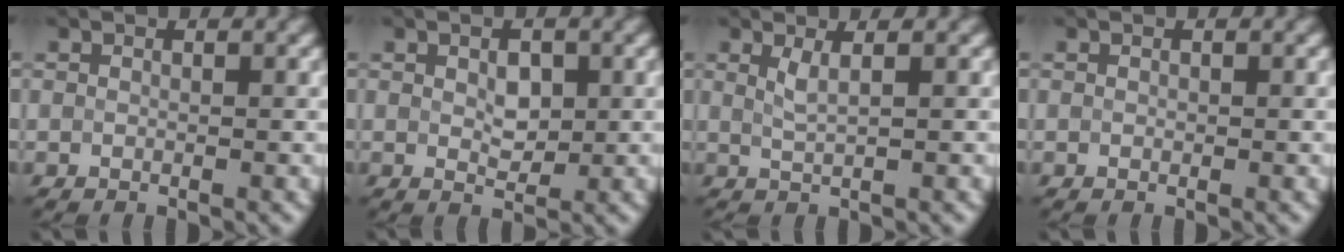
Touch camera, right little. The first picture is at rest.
{"total": 2.1, "force": [0.4, 1.3, 1.7], "torque": [-0.029, -0.001, 0.007]}
{"total": 1.4, "force": [0.7, 0.2, 1.2], "torque": [-0.027, 0.000, 0.014]}
{"total": 0.0}